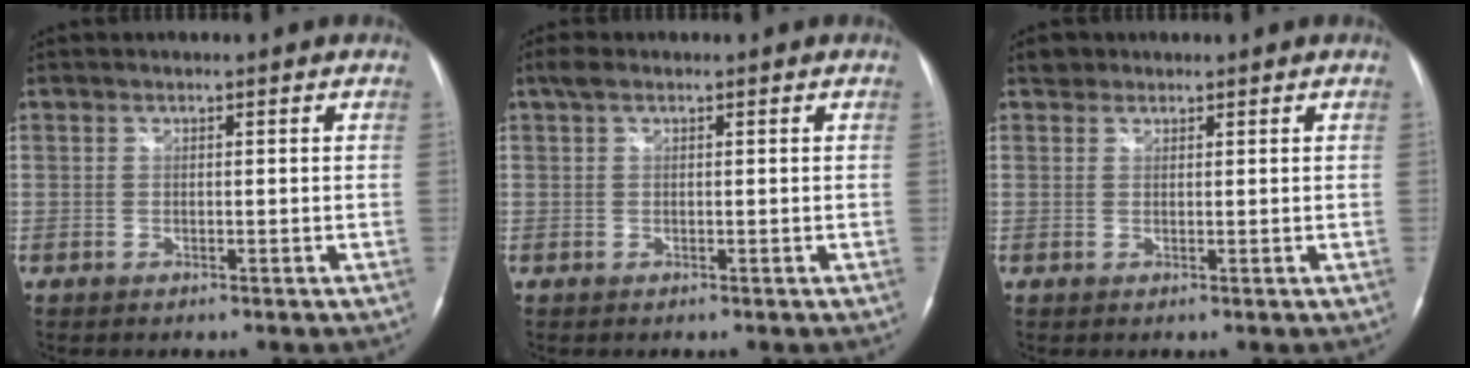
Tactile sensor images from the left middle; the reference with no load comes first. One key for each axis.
{"total": 1.7, "fx": 1.1, "fy": 0.7, "fz": 1.1, "tx": -0.024, "ty": 0.021, "tz": 0.022}
{"total": 1.5, "fx": 1.1, "fy": 0.9, "fz": 0.0, "tx": 0.005, "ty": 0.009, "tz": 0.015}